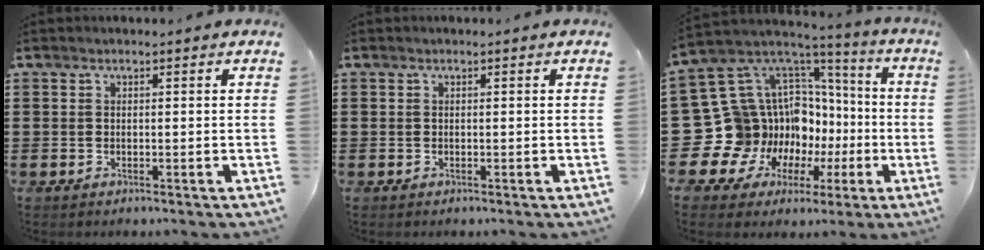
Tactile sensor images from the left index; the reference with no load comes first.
{"total": 0.0}
{"total": 18.2, "force": [-3.2, 15.9, 8.2], "torque": [-0.206, -0.050, 0.003]}